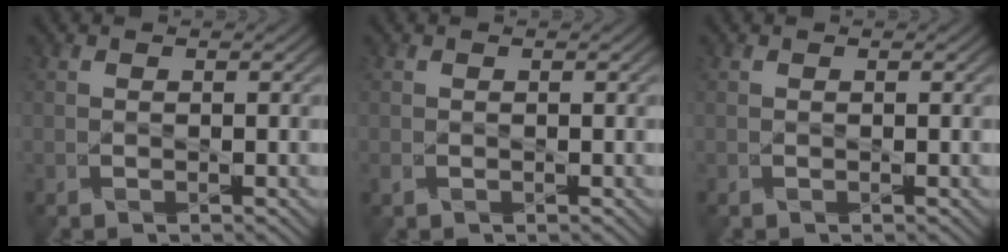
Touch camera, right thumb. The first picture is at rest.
{"total": 0.6, "force": [-0.2, 0.4, 0.3], "torque": [-0.009, -0.004, -0.005]}
{"total": 0.0}